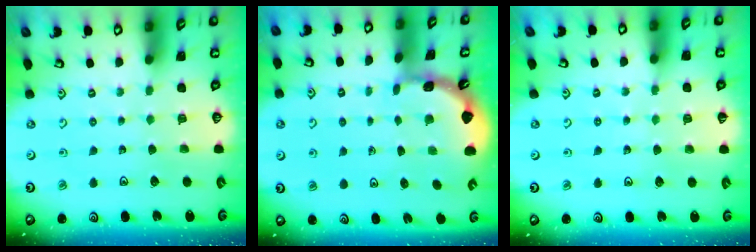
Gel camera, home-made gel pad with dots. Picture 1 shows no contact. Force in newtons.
{"total": 1.8, "press": 1.8, "slide": 0.1}
{"total": 3.0, "press": 2.9, "slide": 0.6}